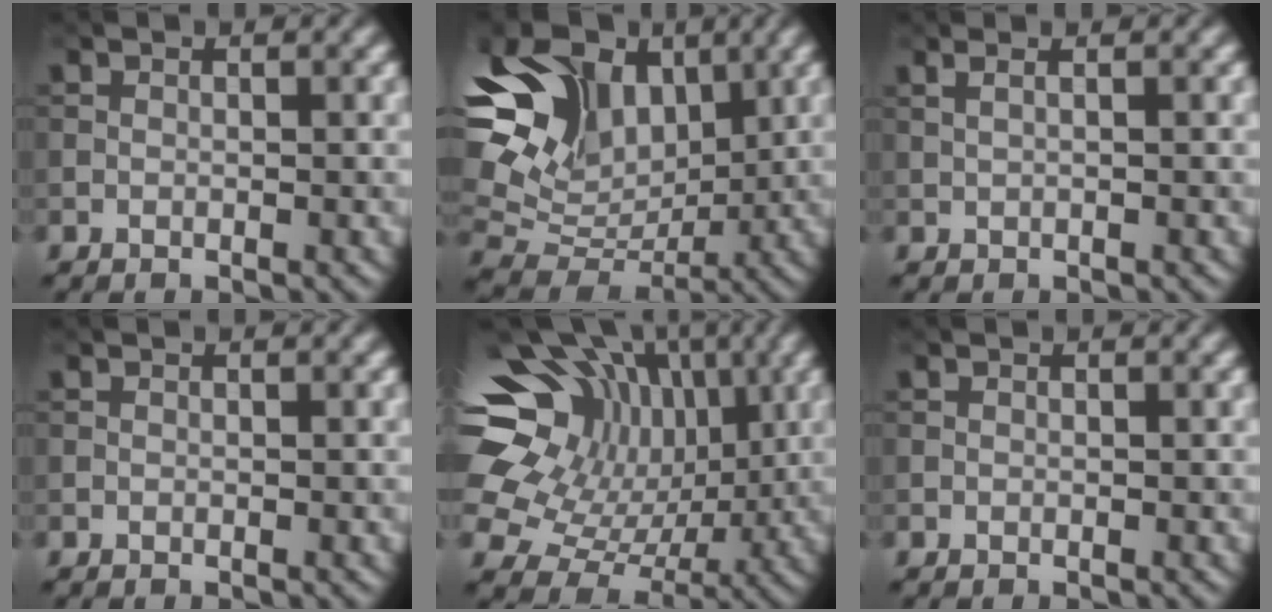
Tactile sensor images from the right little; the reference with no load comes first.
{"total": 11.3, "force": [4.7, 7.7, 6.9], "torque": [-0.137, 0.029, 0.093]}
{"total": 2.6, "force": [1.4, 1.2, 1.8], "torque": [-0.021, 0.018, -0.005]}
{"total": 0.0}
{"total": 16.1, "force": [4.7, 12.0, 9.6], "torque": [-0.209, 0.031, 0.086]}
{"total": 0.0}